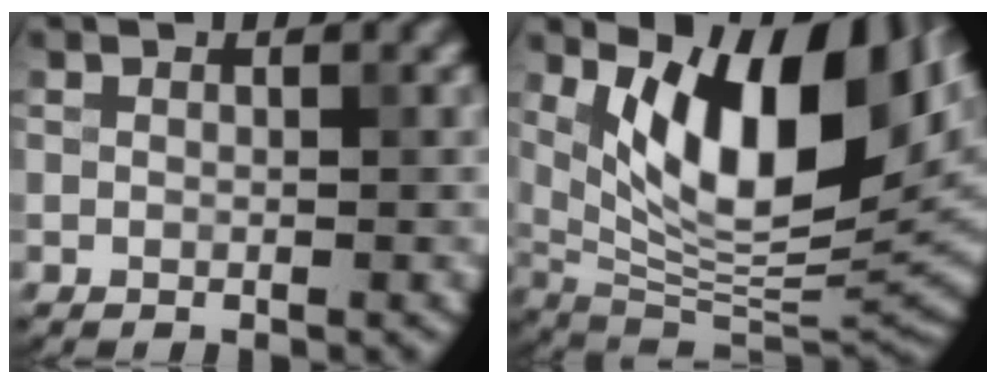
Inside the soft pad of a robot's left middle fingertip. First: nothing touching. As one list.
[{"total": 14.0, "force": [3.8, 5.7, 12.3], "torque": [-0.184, -0.006, 0.073]}]